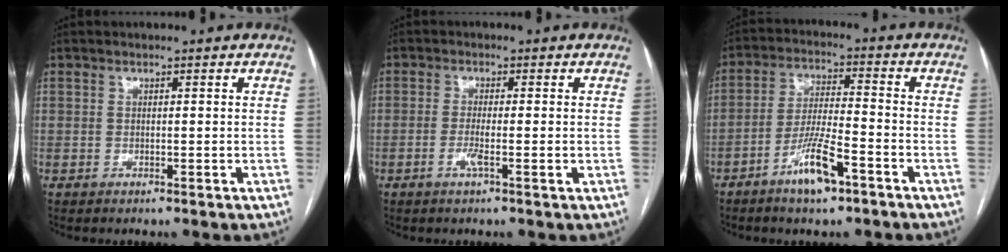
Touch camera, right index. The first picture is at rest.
{"total": 2.4, "force": [-0.8, 0.1, 2.3], "torque": [-0.047, -0.002, -0.016]}
{"total": 7.0, "force": [-4.2, 1.0, 5.5], "torque": [-0.111, -0.001, -0.076]}